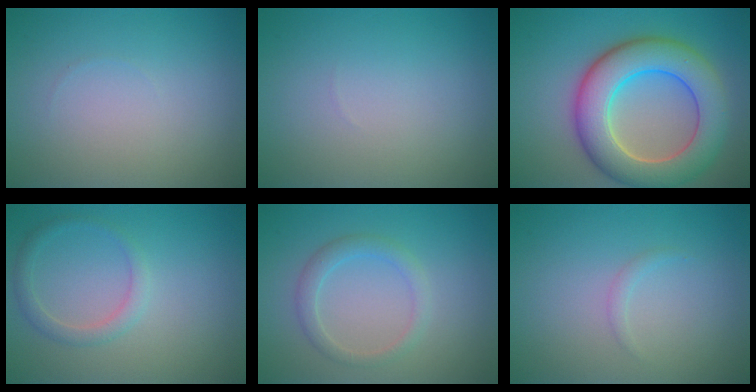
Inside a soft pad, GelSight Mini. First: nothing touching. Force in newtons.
{"total": 0.0}
{"total": 9.2, "press": 9.2, "slide": 0.6}
{"total": 1.7, "press": 1.7, "slide": 0.1}
{"total": 2.0, "press": 2.0, "slide": 0.3}
{"total": 0.7, "press": 0.7, "slide": 0.1}